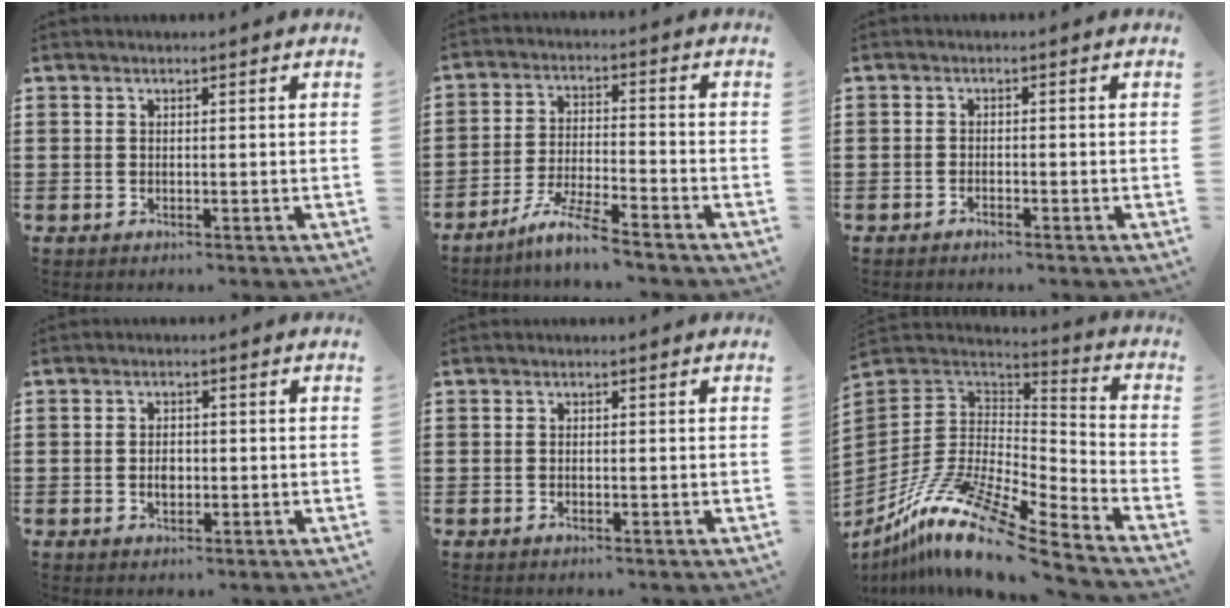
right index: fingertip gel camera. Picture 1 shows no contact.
{"total": 6.5, "force": [-5.7, -0.4, 3.0], "torque": [-0.070, -0.012, -0.112]}
{"total": 1.0, "force": [-0.9, -0.1, 0.2], "torque": [-0.008, -0.005, -0.017]}
{"total": 2.4, "force": [-0.4, 1.5, 1.9], "torque": [-0.029, 0.000, -0.009]}
{"total": 0.7, "force": [-0.3, 0.3, 0.6], "torque": [-0.013, -0.004, -0.005]}
{"total": 14.4, "force": [-10.0, 2.9, 10.0], "torque": [-0.206, 0.010, -0.191]}